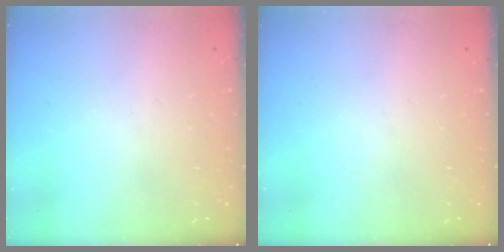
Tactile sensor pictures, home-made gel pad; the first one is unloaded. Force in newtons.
{"total": 0.0}